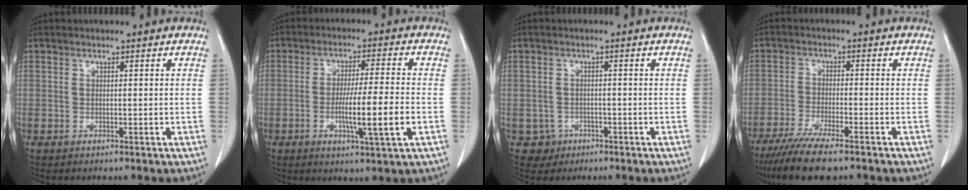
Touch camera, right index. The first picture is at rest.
{"total": 9.2, "force": [-2.4, -0.3, 8.9], "torque": [-0.151, -0.011, -0.043]}
{"total": 2.6, "force": [-1.2, 2.3, -0.2], "torque": [0.009, 0.012, -0.017]}
{"total": 9.4, "force": [-7.5, 0.6, 5.6], "torque": [-0.090, -0.024, -0.123]}